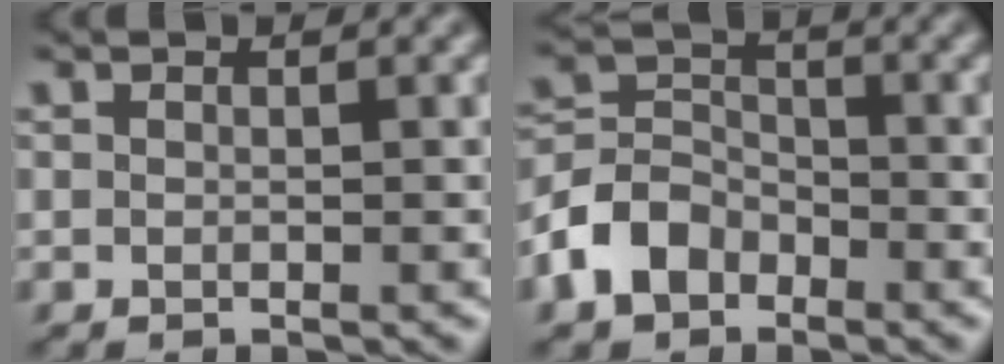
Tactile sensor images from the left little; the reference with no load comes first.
{"total": 4.8, "force": [-2.8, 3.4, 1.9], "torque": [-0.041, 0.005, -0.066]}